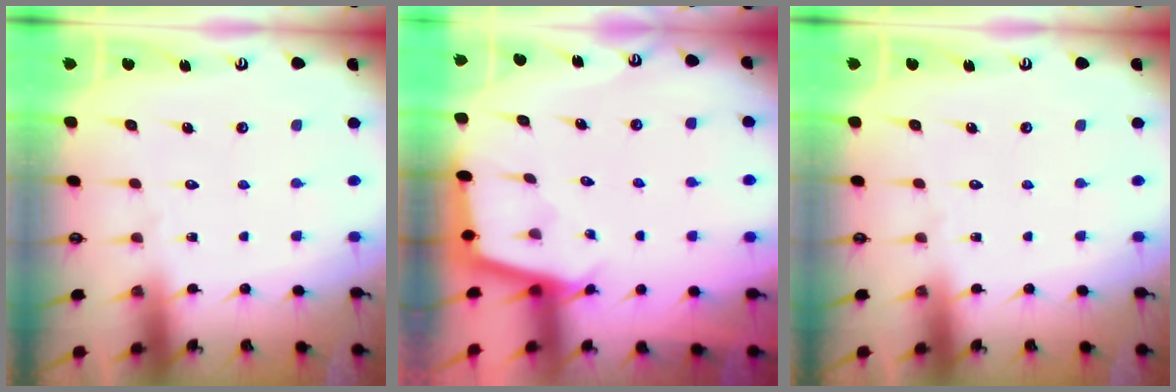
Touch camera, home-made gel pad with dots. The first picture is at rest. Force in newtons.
{"total": 2.5, "press": 2.5, "slide": 0.2}
{"total": 0.0}